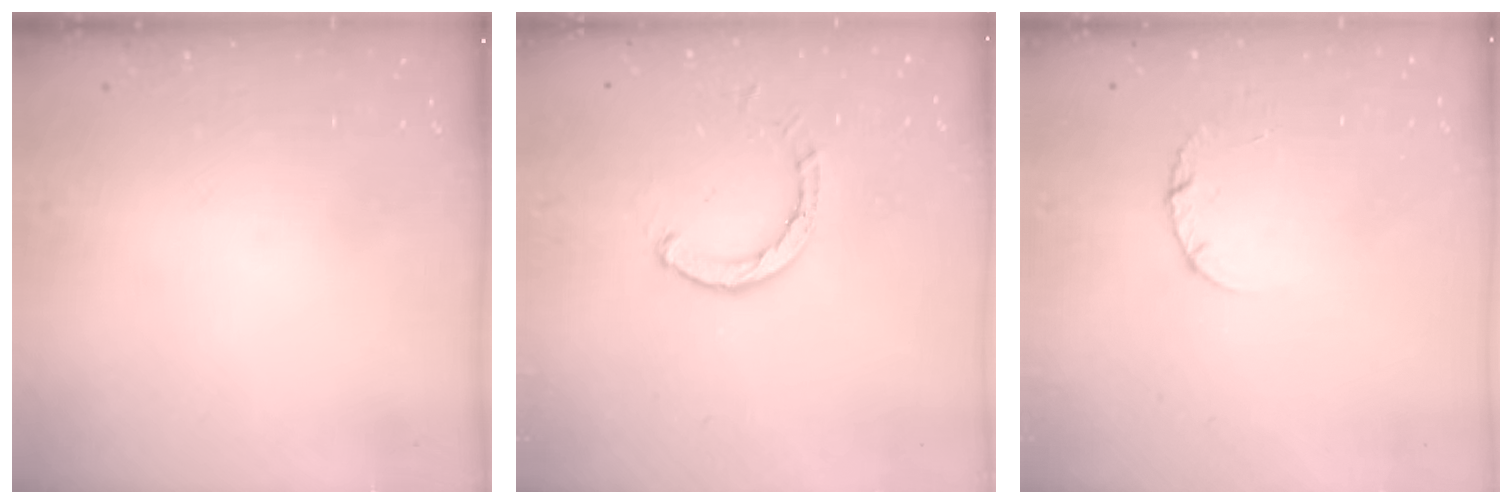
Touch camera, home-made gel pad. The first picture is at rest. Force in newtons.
{"total": 2.6, "press": 2.6, "slide": 0.1}
{"total": 2.5, "press": 2.5, "slide": 0.3}